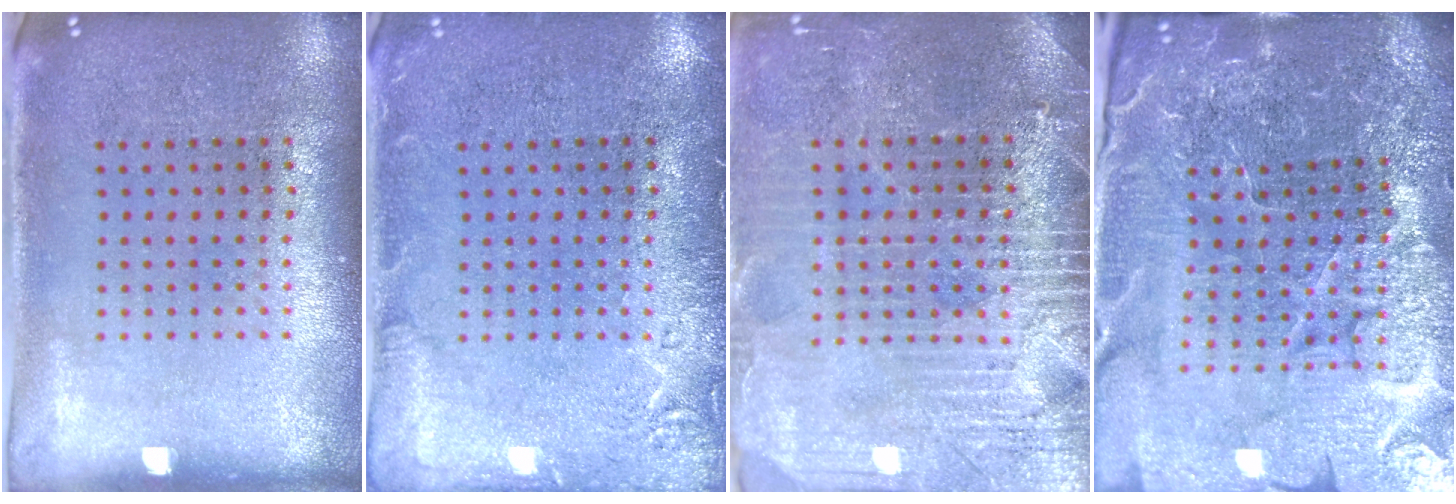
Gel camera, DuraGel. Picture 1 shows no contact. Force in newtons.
{"total": 2.2, "press": 2.2, "slide": 0.4}
{"total": 3.7, "press": 3.4, "slide": 1.5}
{"total": 5.8, "press": 5.3, "slide": 2.4}